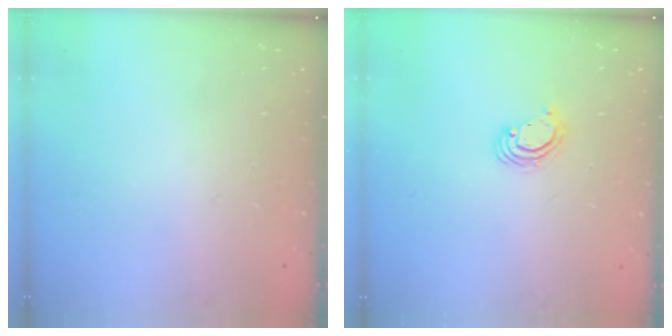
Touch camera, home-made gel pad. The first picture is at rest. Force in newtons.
{"total": 3.6, "press": 3.6, "slide": 0.4}